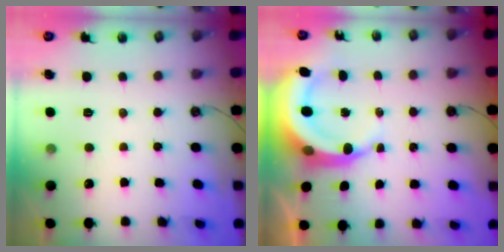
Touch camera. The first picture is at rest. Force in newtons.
{"total": 7.9, "press": 7.8, "slide": 1.1}